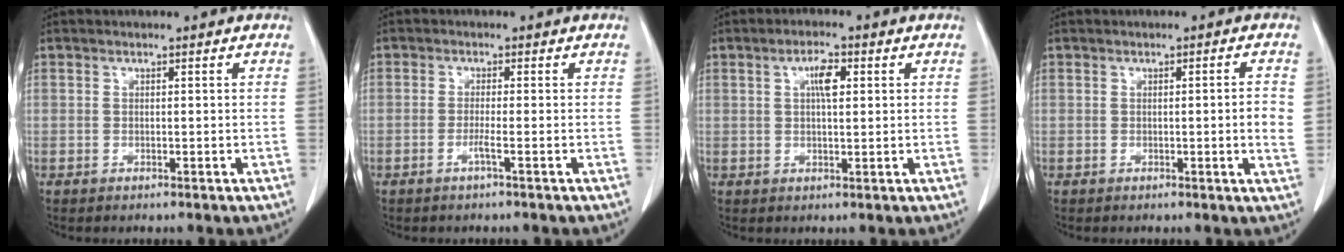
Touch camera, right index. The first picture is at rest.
{"total": 1.7, "force": [-0.8, -0.4, 1.4], "torque": [-0.027, -0.002, -0.018]}
{"total": 3.6, "force": [1.1, 1.0, 3.3], "torque": [-0.060, 0.003, 0.017]}
{"total": 3.2, "force": [0.0, 0.0, 3.2], "torque": [-0.045, -0.001, -0.002]}